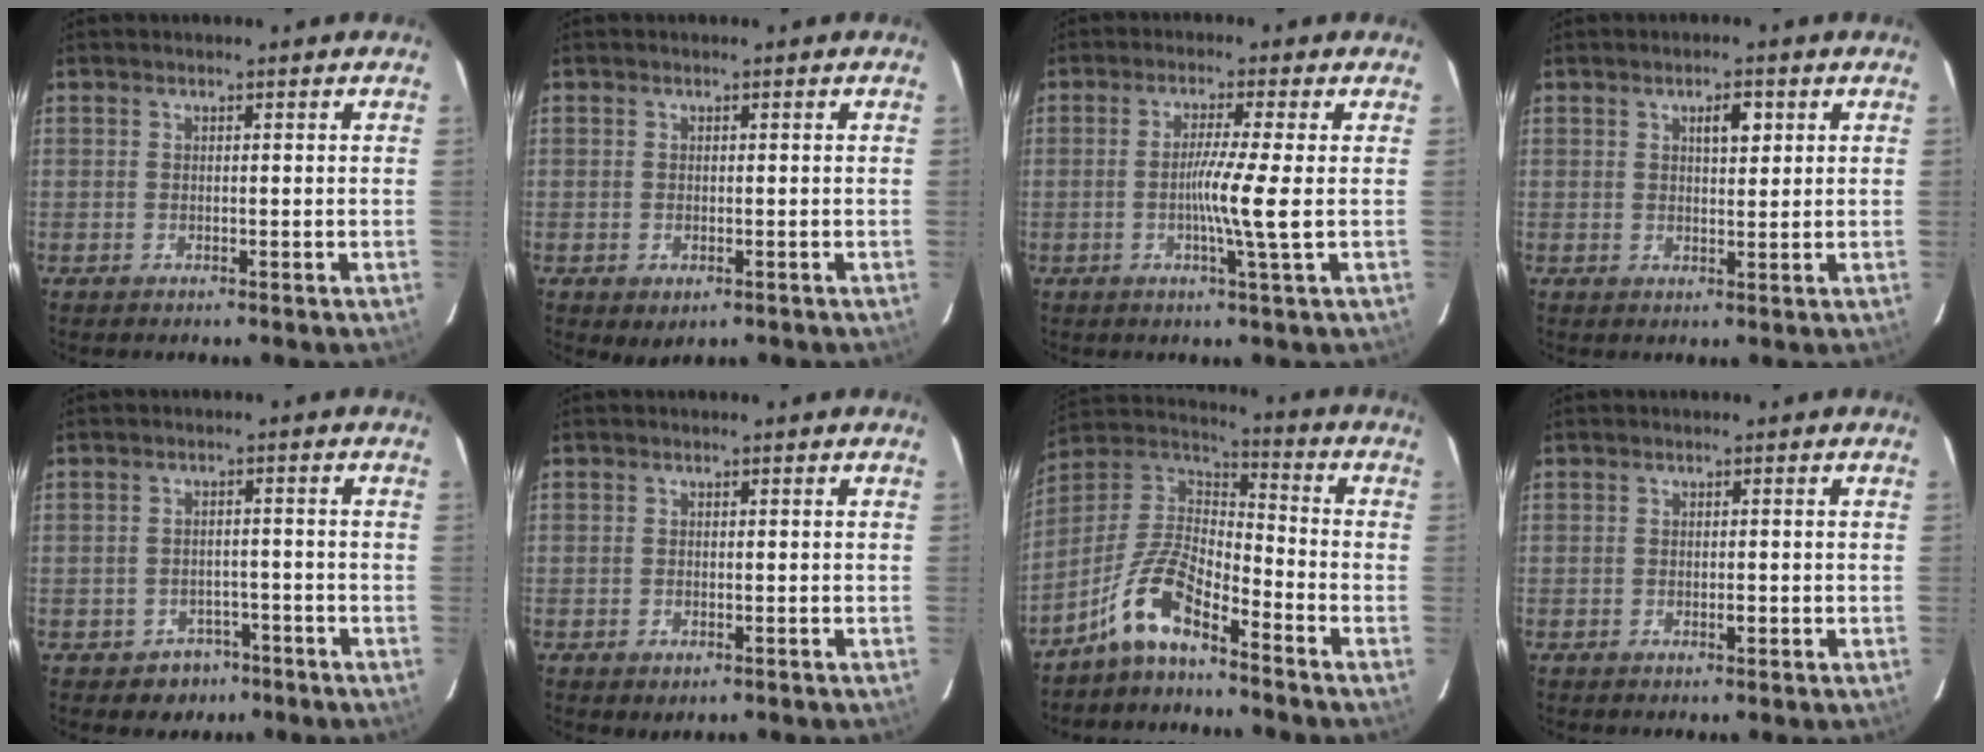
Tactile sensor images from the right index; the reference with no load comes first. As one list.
[{"total": 1.9, "force": [-0.7, 1.1, 1.4], "torque": [-0.019, -0.004, 0.001]}, {"total": 5.9, "force": [-0.6, -1.4, 5.7], "torque": [-0.105, -0.013, -0.015]}, {"total": 3.1, "force": [1.3, 1.1, 2.6], "torque": [-0.043, 0.003, 0.022]}, {"total": 4.0, "force": [-2.4, 3.2, 0.5], "torque": [-0.004, 0.014, -0.026]}, {"total": 1.2, "force": [-0.4, 0.6, 0.9], "torque": [-0.013, -0.002, 0.002]}, {"total": 9.9, "force": [-7.2, 2.5, 6.3], "torque": [-0.144, 0.026, -0.141]}, {"total": 1.2, "force": [-0.3, 0.4, 1.1], "torque": [-0.017, 0.000, -0.005]}]